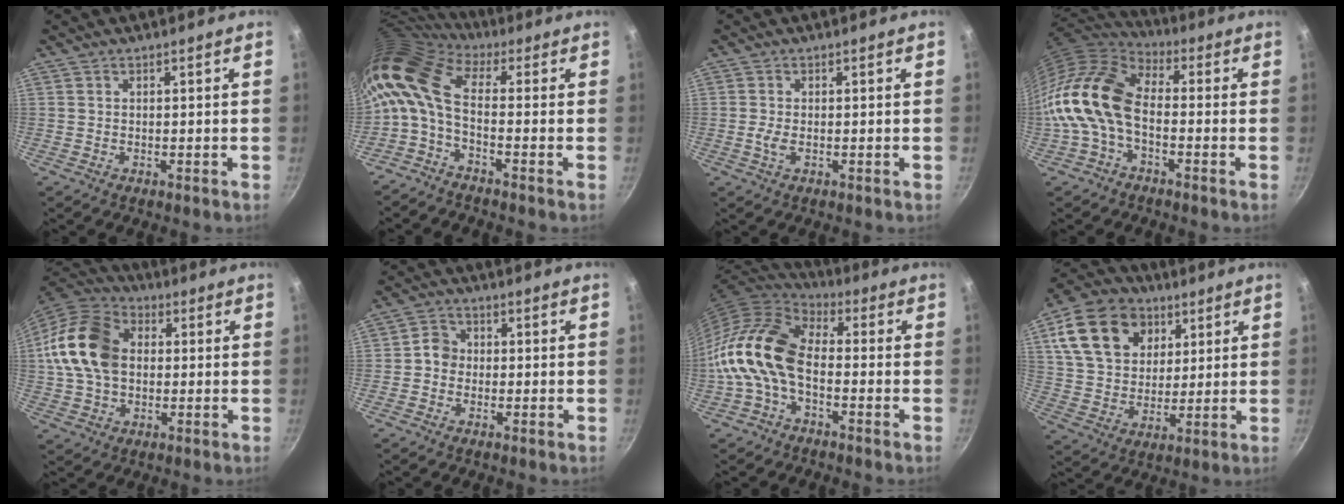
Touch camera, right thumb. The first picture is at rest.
{"total": 12.3, "force": [0.4, 5.8, 10.9], "torque": [-0.235, 0.023, -0.012]}
{"total": 1.8, "force": [-0.3, 0.7, 1.6], "torque": [-0.037, -0.001, -0.006]}
{"total": 14.3, "force": [-2.9, 8.6, 11.1], "torque": [-0.202, 0.036, -0.076]}
{"total": 17.0, "force": [1.6, 12.3, 11.7], "torque": [-0.210, 0.026, 0.016]}
{"total": 3.8, "force": [-0.4, 3.4, 1.7], "torque": [-0.009, 0.013, -0.019]}
{"total": 14.0, "force": [-3.1, 8.3, 10.8], "torque": [-0.195, 0.038, -0.081]}
{"total": 18.3, "force": [7.2, 13.5, 10.1], "torque": [-0.160, -0.006, 0.126]}